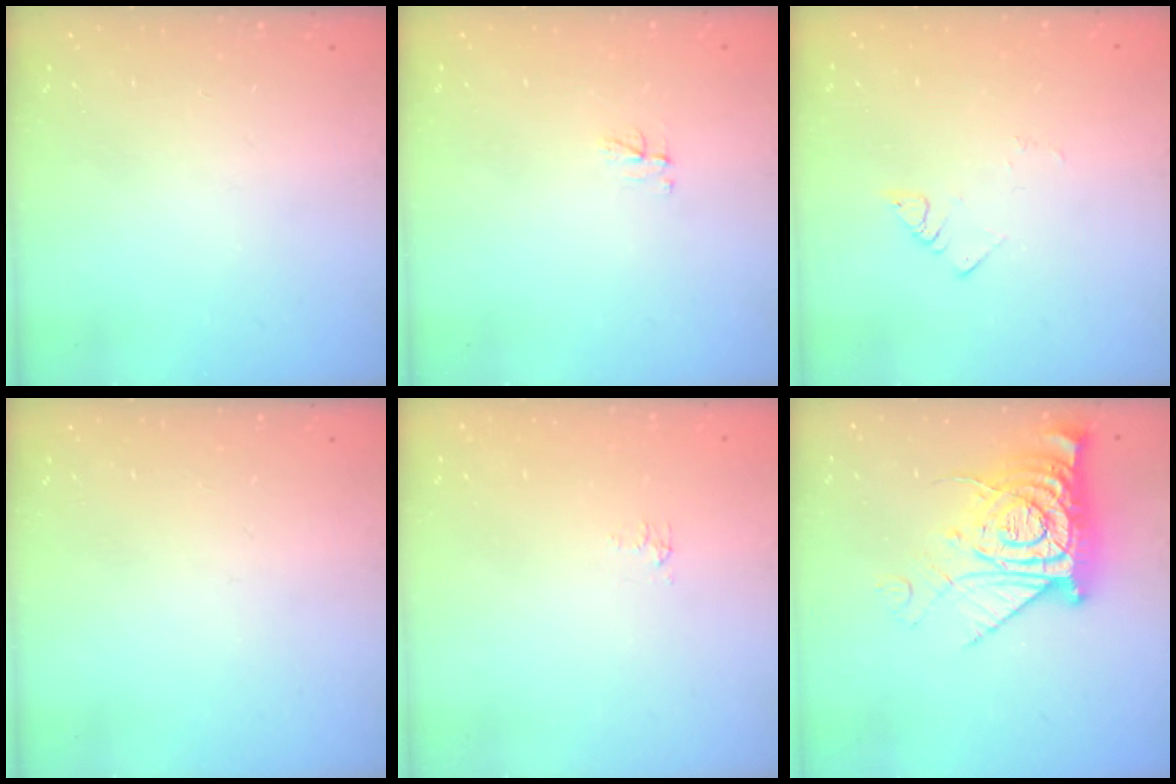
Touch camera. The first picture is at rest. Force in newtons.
{"total": 2.9, "press": 2.9, "slide": 0.4}
{"total": 2.6, "press": 2.5, "slide": 0.2}
{"total": 0.0}
{"total": 3.3, "press": 3.2, "slide": 0.7}
{"total": 15.2, "press": 15.1, "slide": 1.8}